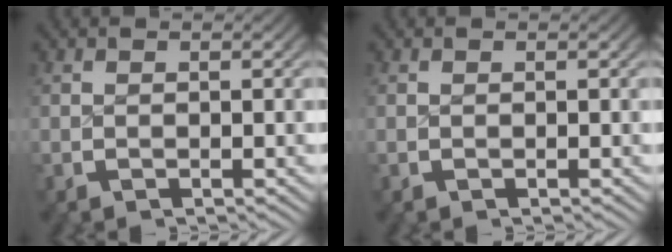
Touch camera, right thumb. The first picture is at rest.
{"total": 0.0}